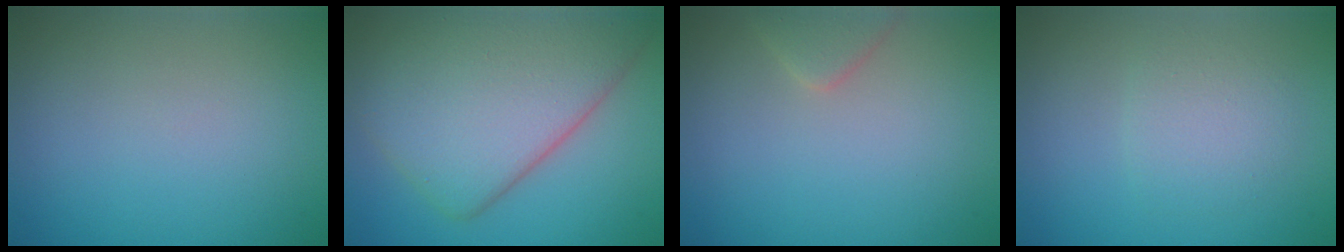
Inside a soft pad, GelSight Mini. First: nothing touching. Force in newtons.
{"total": 10.7, "press": 10.7, "slide": 0.6}
{"total": 1.7, "press": 1.7, "slide": 0.1}
{"total": 2.3, "press": 2.3, "slide": 0.1}